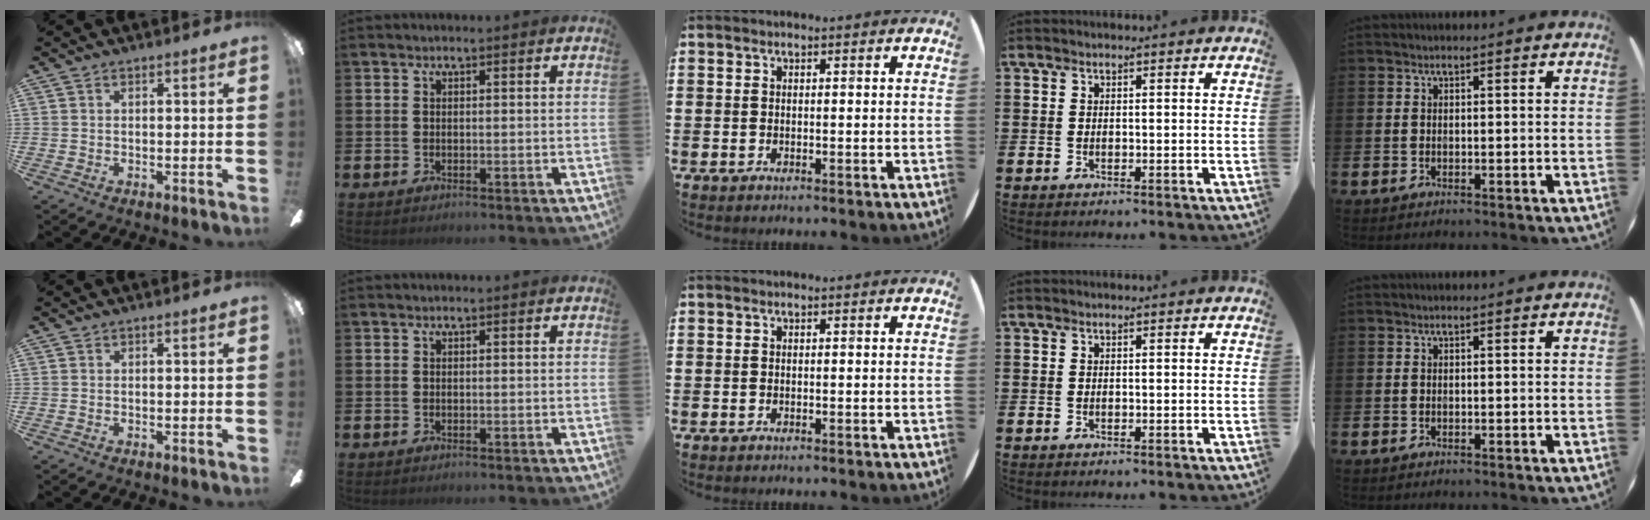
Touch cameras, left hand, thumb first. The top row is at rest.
{}